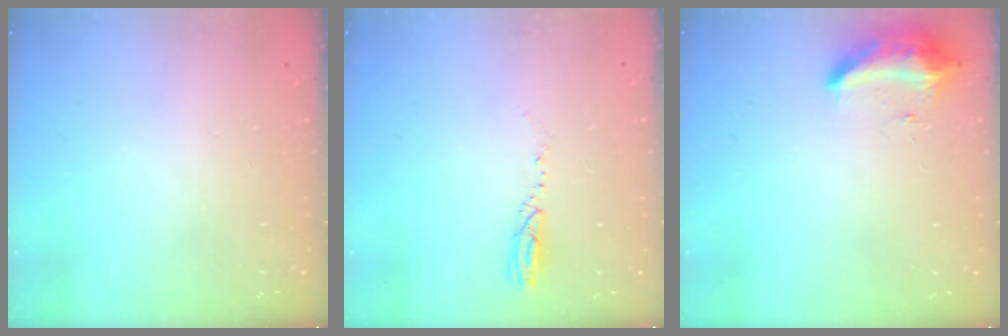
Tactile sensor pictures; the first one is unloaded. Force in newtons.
{"total": 3.4, "press": 3.3, "slide": 0.8}
{"total": 9.1, "press": 9.1, "slide": 0.1}